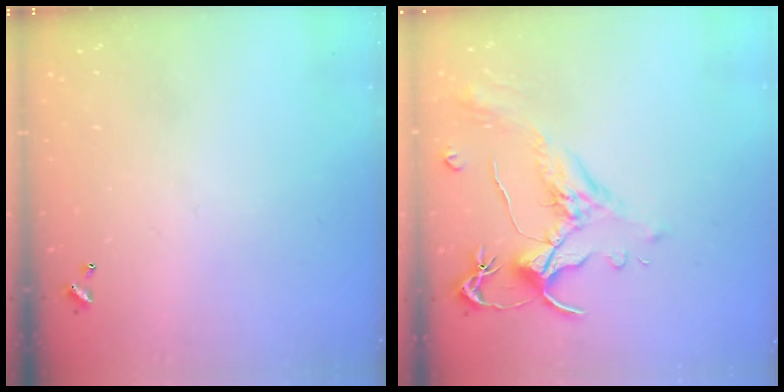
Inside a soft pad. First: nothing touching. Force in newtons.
{"total": 1.8, "press": 1.2, "slide": 1.3}